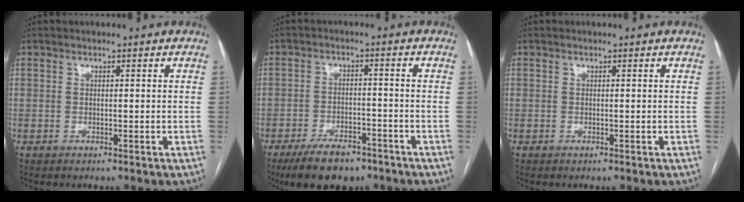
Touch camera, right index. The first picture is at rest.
{"total": 9.0, "force": [-6.7, 3.6, 4.7], "torque": [-0.078, -0.006, -0.111]}
{"total": 0.0}